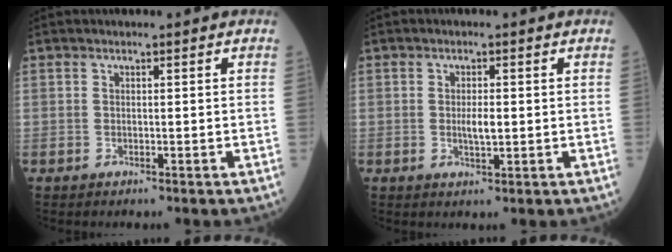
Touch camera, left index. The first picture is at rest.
{"total": 2.5, "force": [0.0, 0.7, 2.4], "torque": [-0.048, -0.001, 0.002]}